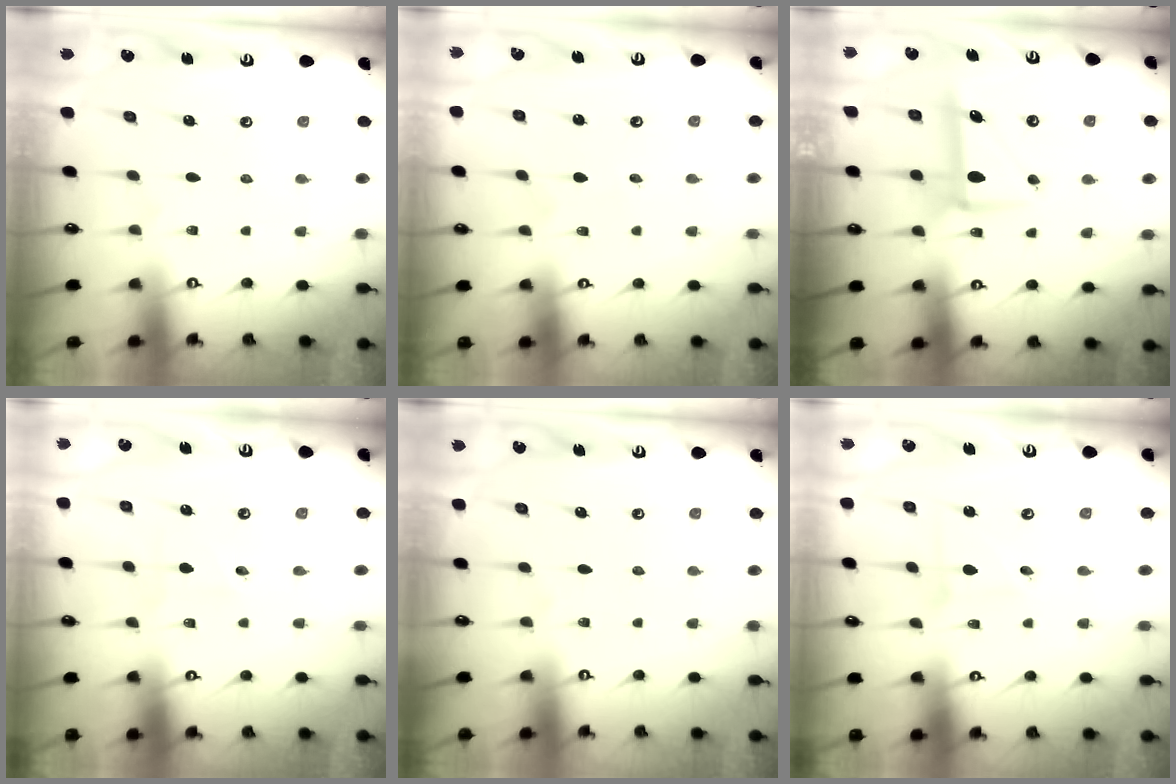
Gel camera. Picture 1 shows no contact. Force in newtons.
{"total": 0.7, "press": 0.7, "slide": 0.0}
{"total": 8.4, "press": 8.4, "slide": 0.6}
{"total": 1.8, "press": 1.7, "slide": 0.6}
{"total": 0.9, "press": 0.9, "slide": 0.2}
{"total": 2.4, "press": 2.4, "slide": 0.2}